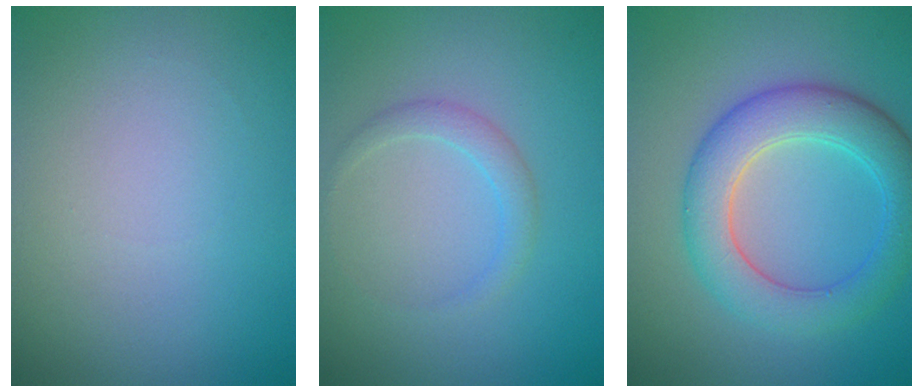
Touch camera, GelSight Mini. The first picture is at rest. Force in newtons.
{"total": 1.5, "press": 1.5, "slide": 0.1}
{"total": 5.9, "press": 5.9, "slide": 0.0}